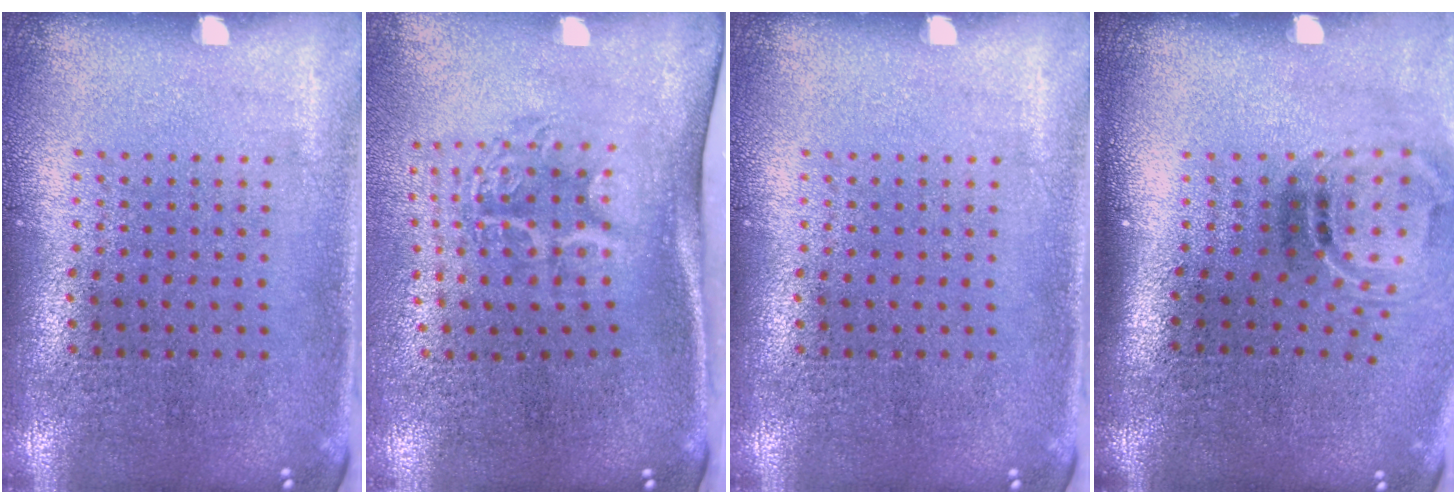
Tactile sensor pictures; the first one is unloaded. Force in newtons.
{"total": 1.9, "press": 1.3, "slide": 1.4}
{"total": 0.0}
{"total": 1.7, "press": 1.0, "slide": 1.3}